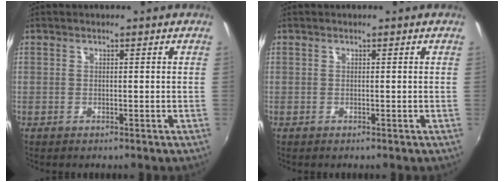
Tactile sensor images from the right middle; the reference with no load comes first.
{"total": 0.0}